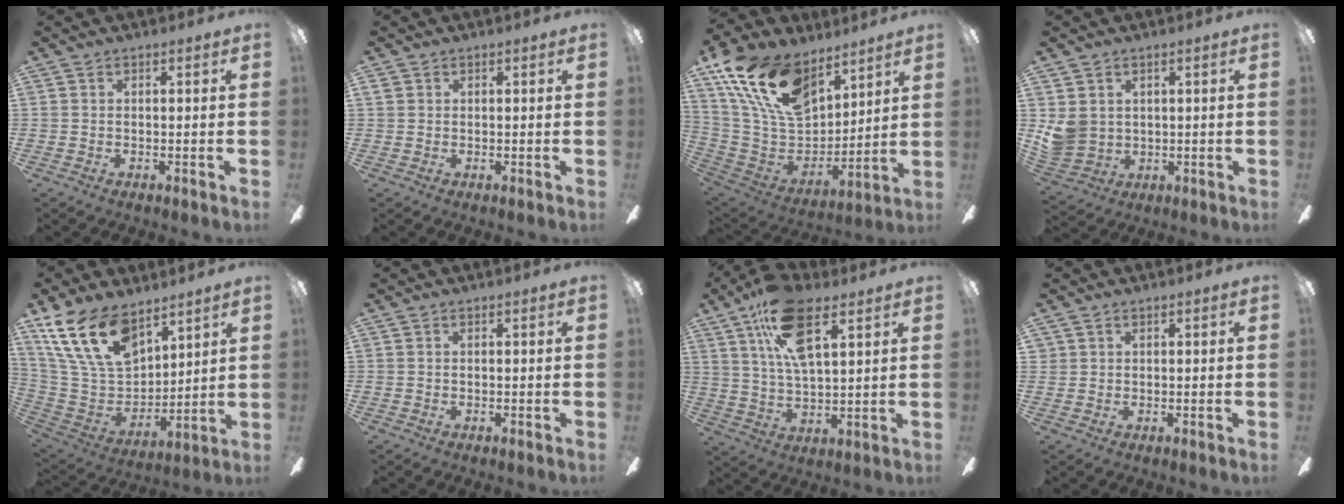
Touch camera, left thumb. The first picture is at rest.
{"total": 1.1, "force": [0.4, 0.9, 0.3], "torque": [-0.007, 0.003, 0.008]}
{"total": 22.2, "force": [12.9, 12.6, 12.9], "torque": [-0.266, -0.053, 0.239]}
{"total": 5.9, "force": [1.8, 5.3, 1.9], "torque": [-0.040, 0.001, 0.038]}
{"total": 19.2, "force": [12.1, 10.3, 10.7], "torque": [-0.234, -0.052, 0.226]}
{"total": 0.0}
{"total": 15.5, "force": [9.0, 6.2, 11.0], "torque": [-0.203, -0.017, 0.158]}
{"total": 1.0, "force": [0.6, 0.8, -0.1], "torque": [0.001, 0.002, 0.011]}